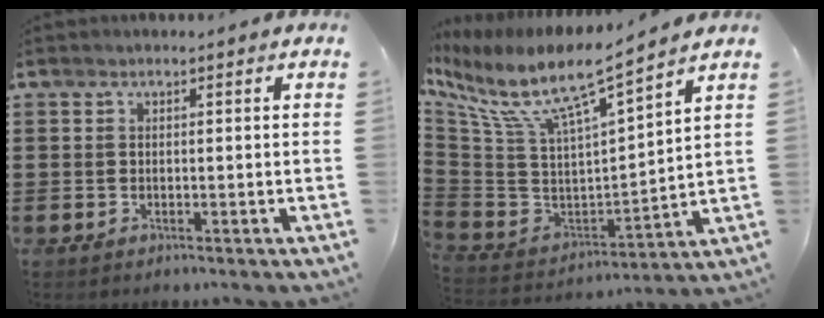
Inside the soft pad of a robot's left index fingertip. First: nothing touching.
{"total": 10.4, "force": [7.2, 1.6, 7.4], "torque": [-0.175, -0.055, 0.115]}